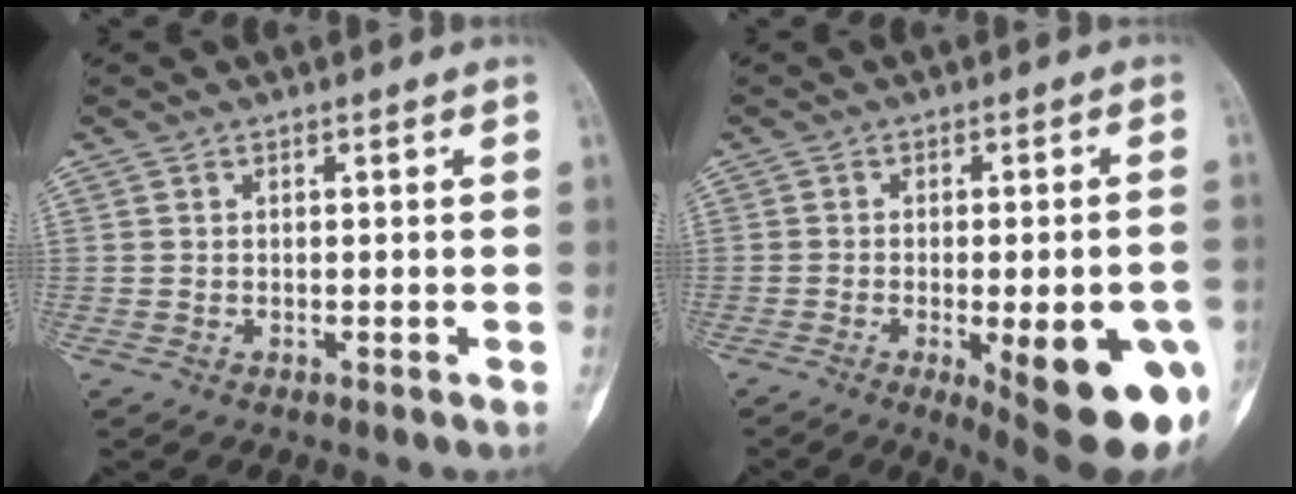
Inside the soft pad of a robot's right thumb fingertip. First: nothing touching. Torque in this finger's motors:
{"motor_torque": [0.28, 0.98, 1.07, -0.94, 0.15]}